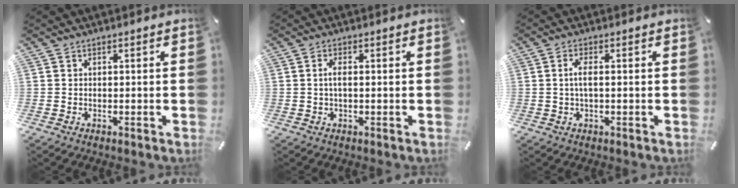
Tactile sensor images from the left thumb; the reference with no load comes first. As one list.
[{"total": 2.3, "force": [0.0, 0.8, 2.1], "torque": [-0.041, 0.001, -0.001]}, {"total": 3.4, "force": [0.1, 0.9, 3.3], "torque": [-0.061, 0.000, -0.001]}]